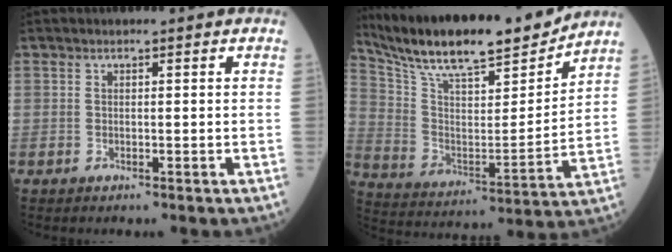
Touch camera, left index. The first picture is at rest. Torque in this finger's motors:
{"motor_torque": [1.04, -1.10, 0.21, 0.16]}